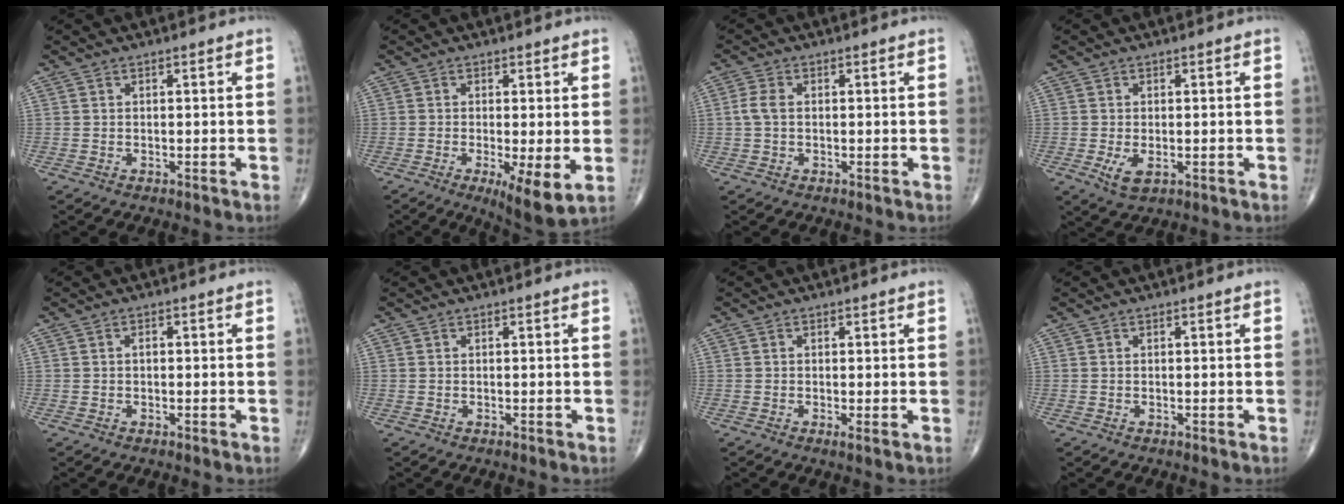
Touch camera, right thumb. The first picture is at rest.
{"total": 7.8, "force": [-1.8, 1.9, 7.3], "torque": [-0.119, -0.025, -0.029]}
{"total": 2.8, "force": [0.1, 1.7, 2.2], "torque": [-0.055, 0.006, -0.003]}
{"total": 3.5, "force": [-0.9, 1.8, 2.9], "torque": [-0.056, -0.009, -0.013]}
{"total": 0.9, "force": [0.0, 0.6, 0.7], "torque": [-0.009, 0.003, -0.002]}
{"total": 0.0}
{"total": 0.9, "force": [-0.1, 0.1, 0.9], "torque": [-0.018, -0.005, -0.005]}
{"total": 0.0}